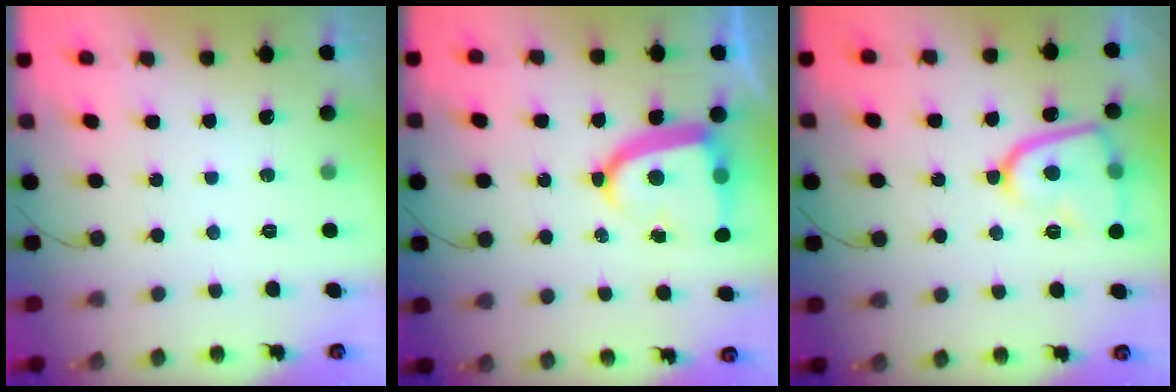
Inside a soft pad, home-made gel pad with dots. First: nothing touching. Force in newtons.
{"total": 14.7, "press": 14.6, "slide": 1.5}
{"total": 12.4, "press": 12.3, "slide": 1.2}